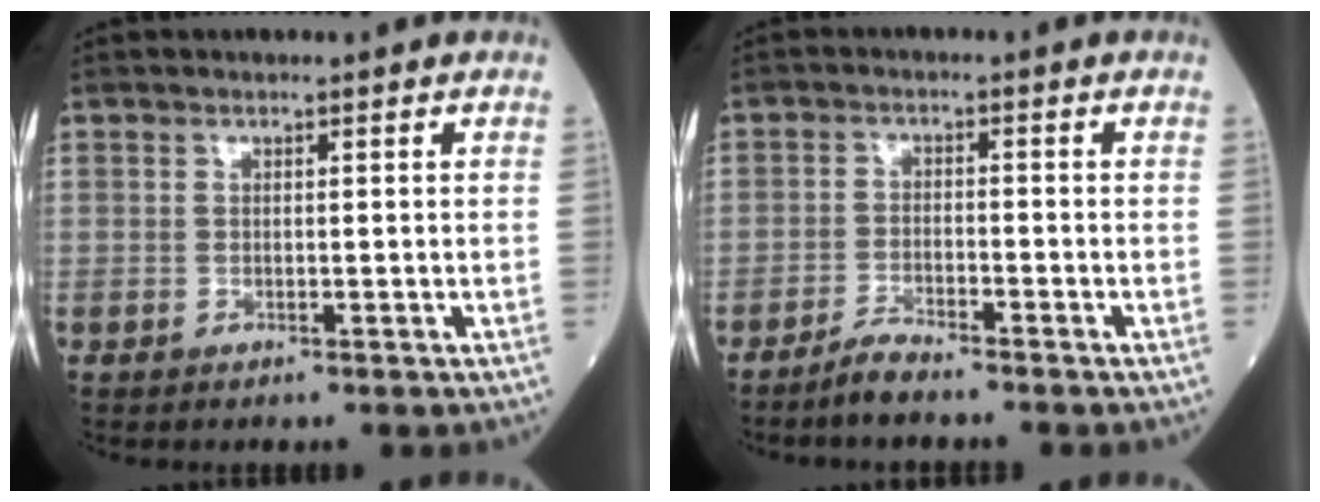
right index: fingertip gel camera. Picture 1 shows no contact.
{"total": 3.3, "force": [-2.9, 0.0, 1.4], "torque": [-0.033, -0.008, -0.058]}